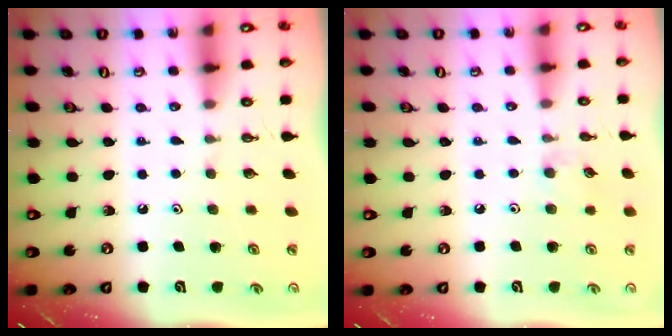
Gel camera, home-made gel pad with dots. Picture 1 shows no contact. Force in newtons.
{"total": 5.3, "press": 5.3, "slide": 0.7}